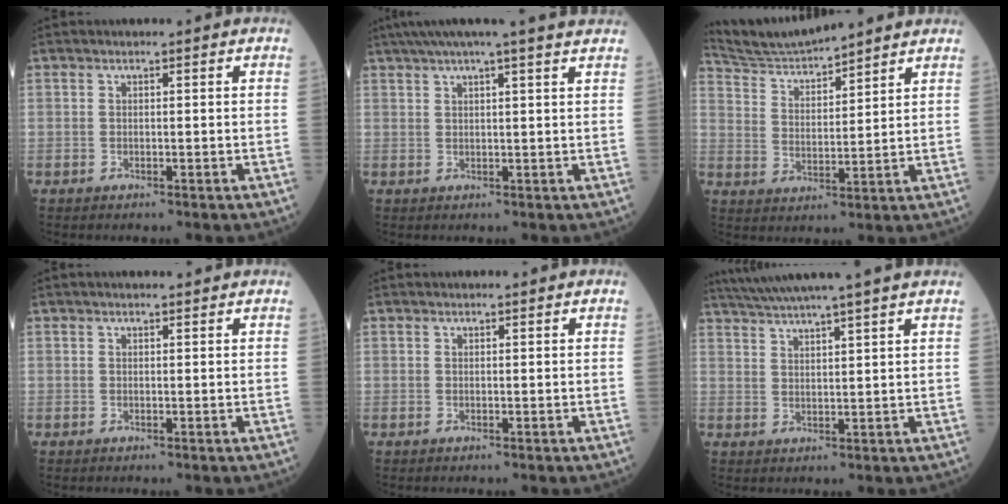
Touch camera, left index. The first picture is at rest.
{"total": 12.0, "force": [10.1, -0.6, 6.5], "torque": [-0.108, 0.036, 0.124]}
{"total": 10.7, "force": [10.4, 0.4, 2.8], "torque": [-0.068, 0.029, 0.192]}
{"total": 0.9, "force": [0.9, 0.2, 0.1], "torque": [-0.010, 0.003, 0.013]}
{"total": 0.0}
{"total": 11.1, "force": [9.7, -1.7, 5.2], "torque": [-0.094, 0.020, 0.143]}